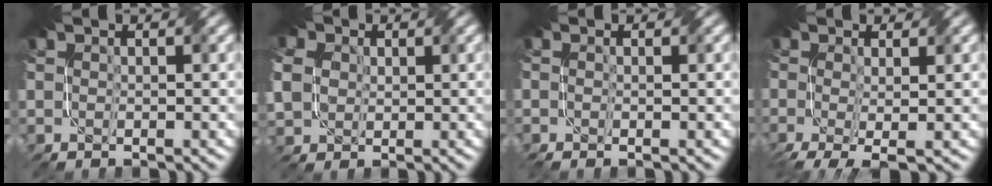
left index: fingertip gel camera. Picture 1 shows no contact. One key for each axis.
{"total": 8.0, "fx": 2.3, "fy": 6.2, "fz": 4.5, "tx": -0.117, "ty": 0.027, "tz": 0.033}
{"total": 1.2, "fx": -0.3, "fy": 0.5, "fz": 1.1, "tx": -0.016, "ty": -0.007, "tz": -0.007}
{"total": 4.1, "fx": -1.0, "fy": 1.3, "fz": 3.8, "tx": -0.064, "ty": -0.012, "tz": -0.015}